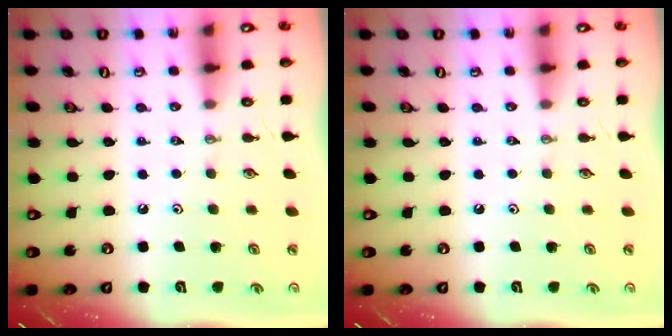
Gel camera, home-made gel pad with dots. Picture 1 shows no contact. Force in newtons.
{"total": 0.0}